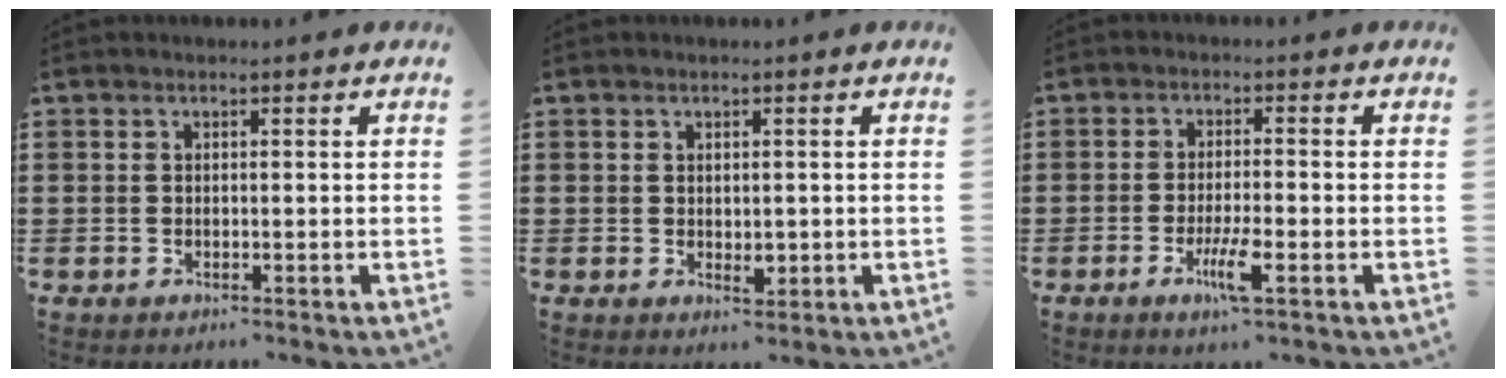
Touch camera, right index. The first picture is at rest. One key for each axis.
{"total": 2.0, "fx": 0.0, "fy": 1.3, "fz": 1.6, "tx": -0.020, "ty": -0.001, "tz": -0.001}
{"total": 5.1, "fx": -2.2, "fy": 0.6, "fz": 4.5, "tx": -0.094, "ty": -0.015, "tz": -0.042}